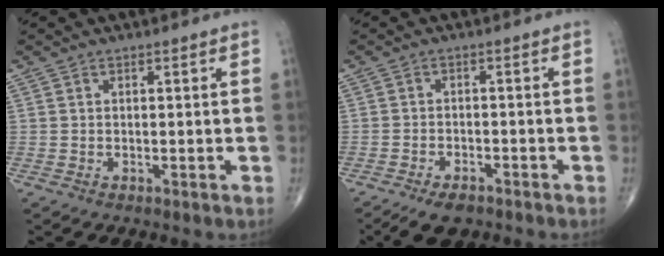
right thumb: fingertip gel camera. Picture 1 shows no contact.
{"total": 5.6, "force": [-4.2, 2.5, 2.7], "torque": [-0.043, 0.009, -0.070]}